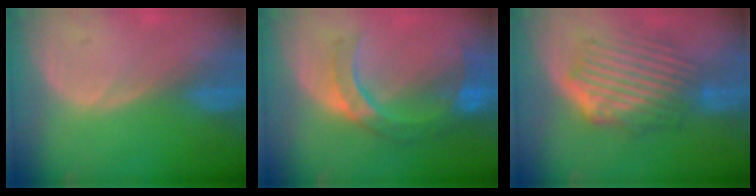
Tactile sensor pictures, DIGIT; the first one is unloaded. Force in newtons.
{"total": 9.1, "press": 7.8, "slide": 4.7}
{"total": 9.6, "press": 8.5, "slide": 4.5}